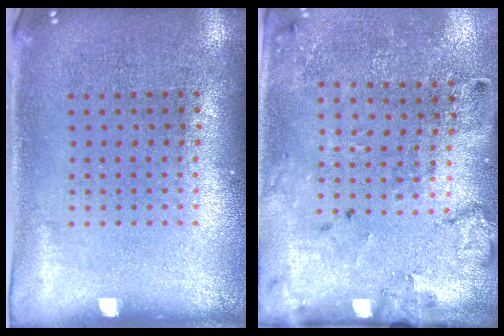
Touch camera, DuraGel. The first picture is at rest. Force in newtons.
{"total": 2.1, "press": 1.4, "slide": 1.6}